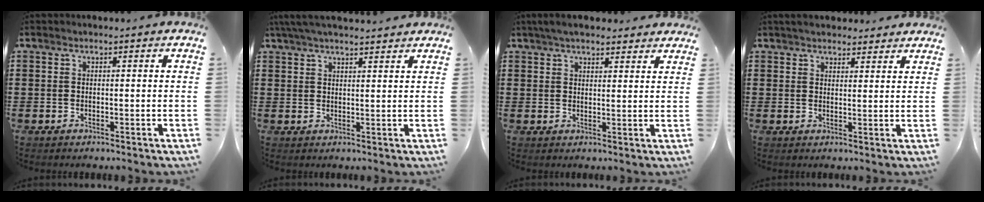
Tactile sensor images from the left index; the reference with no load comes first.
{"total": 3.9, "force": [3.5, 0.2, 1.7], "torque": [-0.043, -0.002, 0.065]}
{"total": 3.7, "force": [3.3, 0.8, 1.4], "torque": [-0.035, -0.001, 0.062]}
{"total": 2.8, "force": [2.7, 0.6, 0.4], "torque": [-0.014, -0.002, 0.052]}